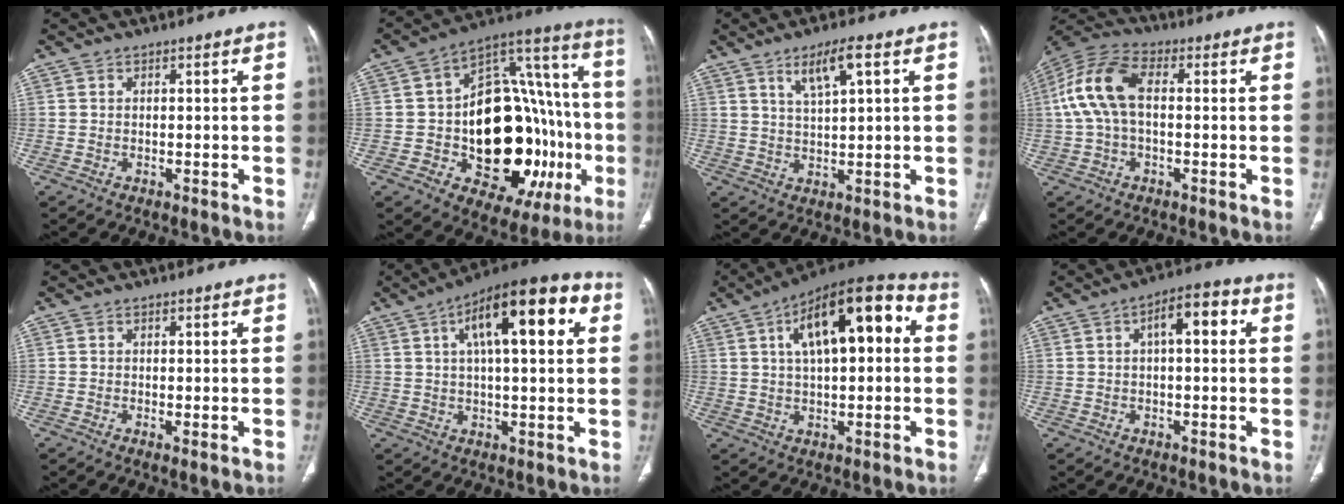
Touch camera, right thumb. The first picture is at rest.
{"total": 33.4, "force": [-7.1, 18.7, 26.7], "torque": [-0.309, 0.049, -0.083]}
{"total": 6.1, "force": [3.1, 1.2, 5.2], "torque": [-0.098, -0.010, 0.061]}
{"total": 12.4, "force": [1.0, 6.8, 10.3], "torque": [-0.225, 0.033, 0.012]}
{"total": 0.9, "force": [-0.1, 0.1, 0.9], "torque": [-0.019, -0.005, -0.002]}
{"total": 18.1, "force": [5.9, 6.4, 15.9], "torque": [-0.216, 0.021, 0.080]}
{"total": 18.5, "force": [4.6, 8.0, 16.1], "torque": [-0.228, 0.030, 0.062]}
{"total": 7.6, "force": [1.8, 3.2, 6.6], "torque": [-0.088, 0.024, 0.019]}